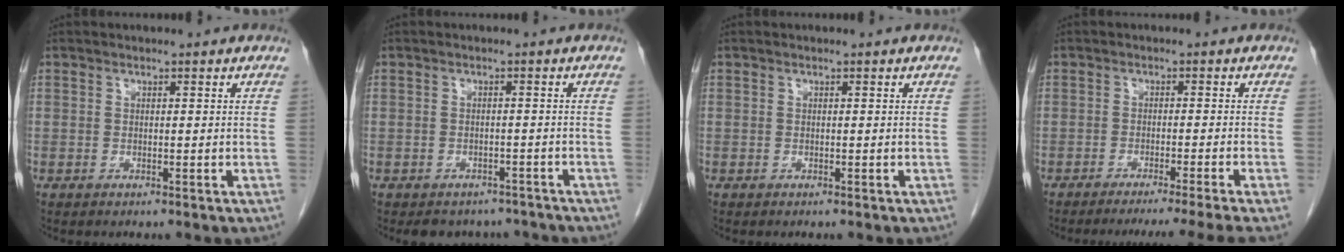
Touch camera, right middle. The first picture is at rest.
{"total": 6.4, "force": [-5.7, 2.9, 0.6], "torque": [0.003, 0.007, -0.064]}
{"total": 0.0}
{"total": 10.9, "force": [-9.4, -2.9, 4.7], "torque": [-0.043, -0.027, -0.128]}